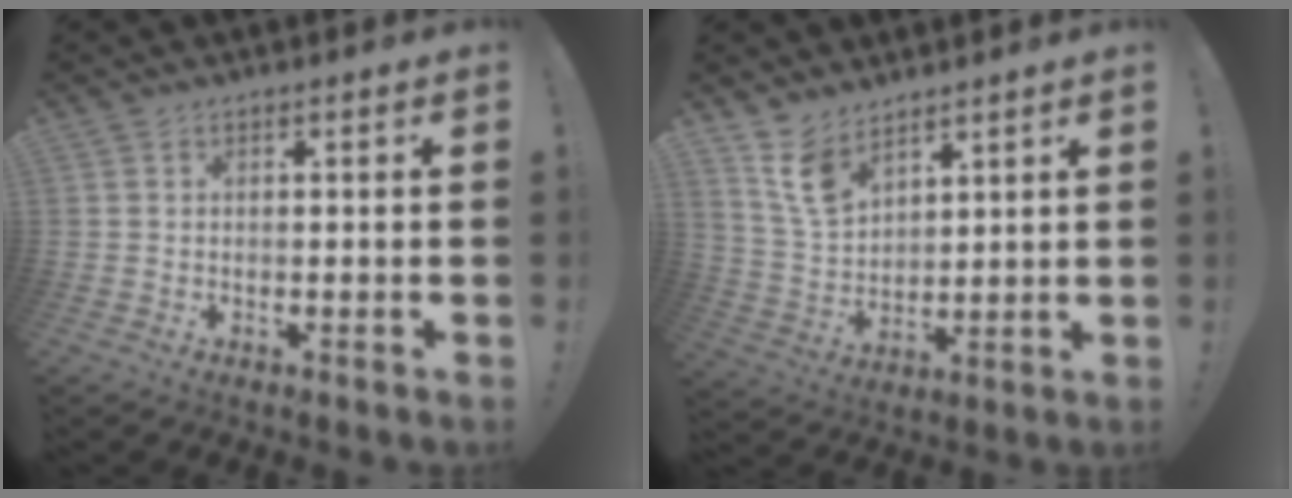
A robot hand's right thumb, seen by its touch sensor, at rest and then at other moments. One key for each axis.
{"total": 9.7, "fx": 7.0, "fy": 5.3, "fz": 4.0, "tx": -0.078, "ty": -0.040, "tz": 0.141}